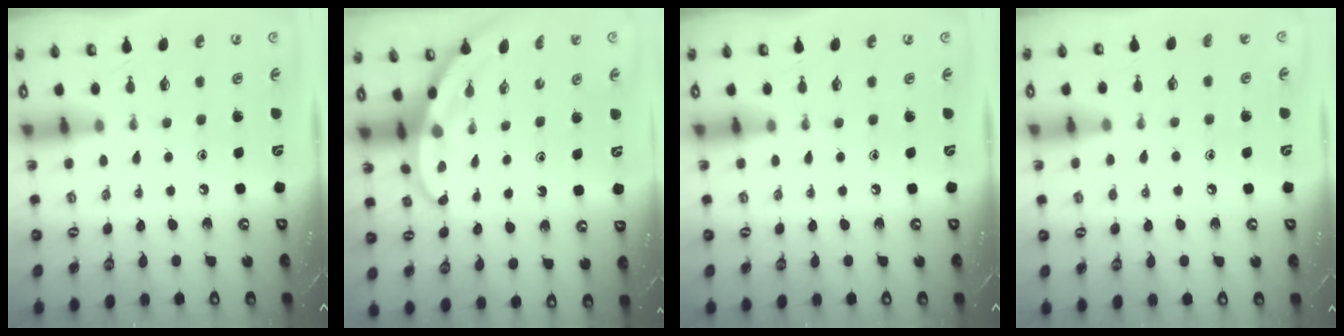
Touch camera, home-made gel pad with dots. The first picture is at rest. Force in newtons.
{"total": 3.1, "press": 3.1, "slide": 0.2}
{"total": 0.0}
{"total": 5.6, "press": 5.5, "slide": 0.5}